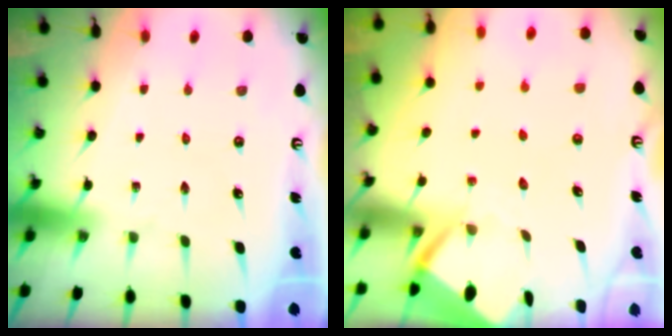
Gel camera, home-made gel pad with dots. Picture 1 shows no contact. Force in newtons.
{"total": 3.3, "press": 3.2, "slide": 0.3}